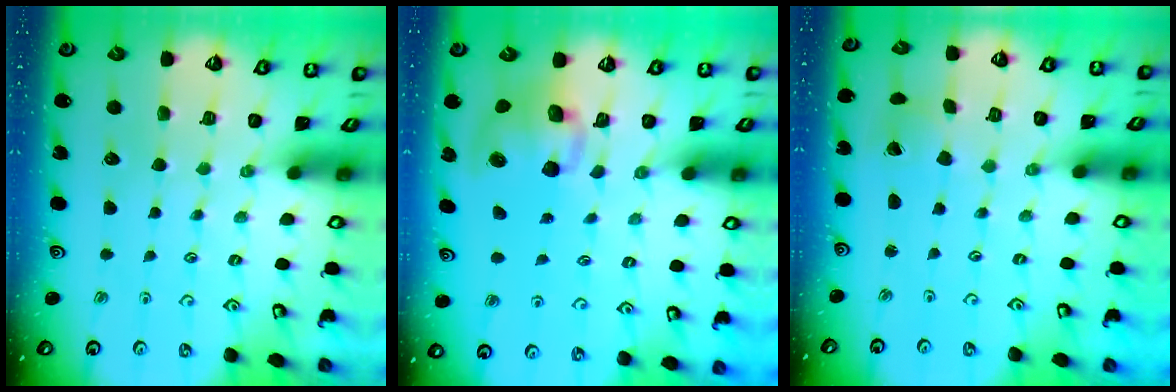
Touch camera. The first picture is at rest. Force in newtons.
{"total": 10.0, "press": 9.8, "slide": 1.6}
{"total": 2.2, "press": 2.2, "slide": 0.3}